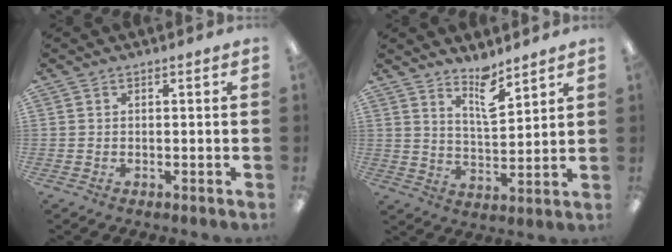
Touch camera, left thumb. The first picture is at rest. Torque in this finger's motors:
{"motor_torque": [0.18, 0.16, -0.06, -0.30, 0.08]}